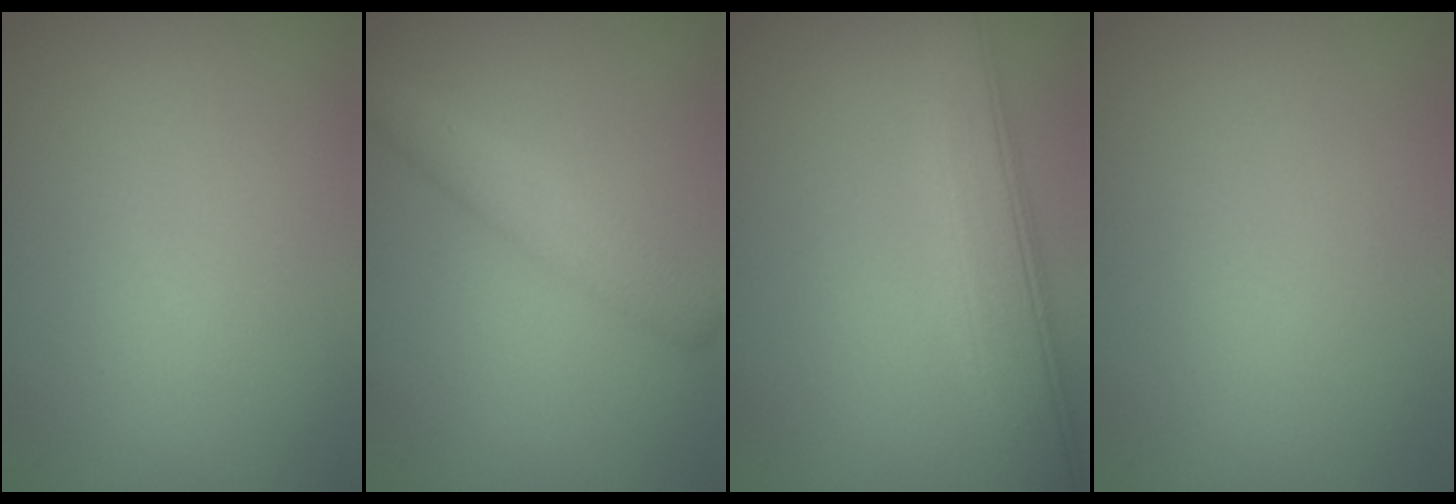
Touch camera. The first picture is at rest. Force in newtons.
{"total": 2.9, "press": 2.9, "slide": 0.1}
{"total": 6.2, "press": 6.2, "slide": 0.4}
{"total": 0.0}